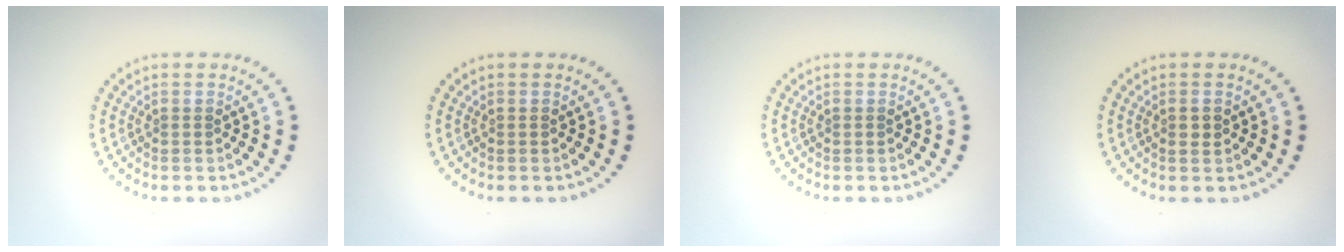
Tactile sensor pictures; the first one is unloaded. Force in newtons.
{"total": 0.0}
{"total": 0.0}
{"total": 1.0, "press": 1.0, "slide": 0.2}